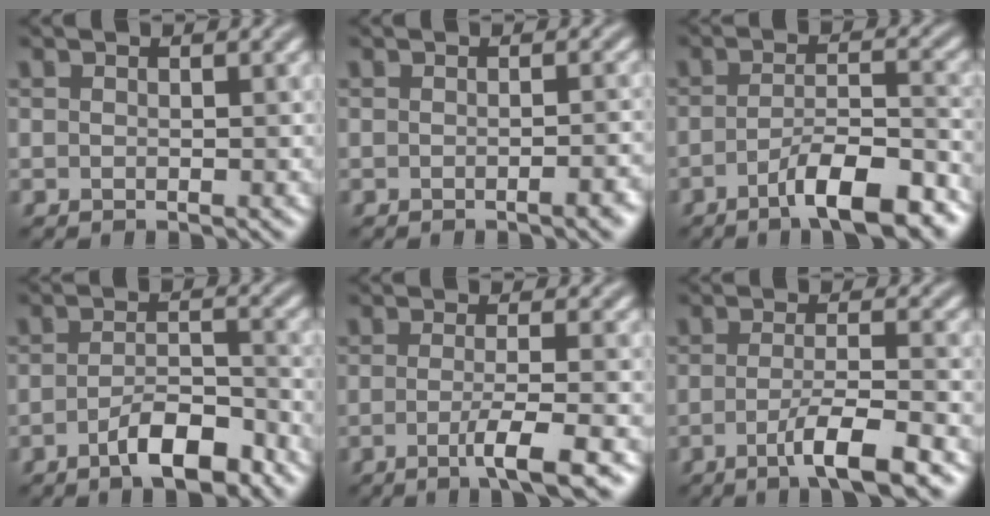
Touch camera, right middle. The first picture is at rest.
{"total": 2.1, "force": [-0.9, 0.5, 1.8], "torque": [-0.016, 0.003, -0.013]}
{"total": 8.1, "force": [-4.9, 2.0, 6.1], "torque": [-0.089, 0.001, -0.079]}
{"total": 5.0, "force": [-3.0, 1.6, 3.7], "torque": [-0.060, 0.004, -0.051]}
{"total": 4.1, "force": [-1.5, 0.7, 3.7], "torque": [-0.056, -0.002, -0.035]}
{"total": 5.0, "force": [-2.3, 0.8, 4.4], "torque": [-0.073, -0.001, -0.046]}